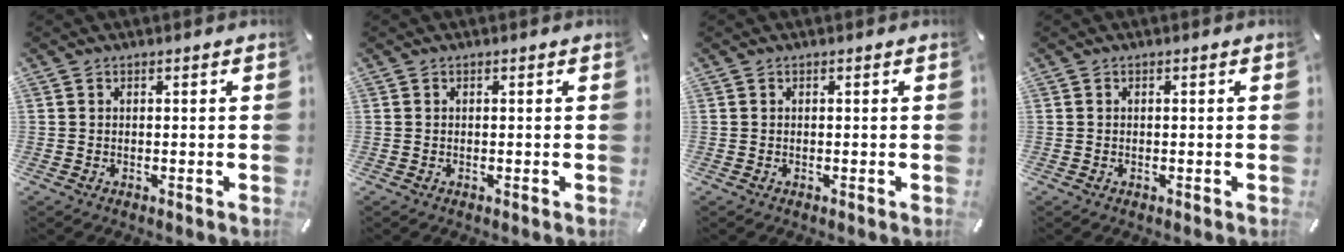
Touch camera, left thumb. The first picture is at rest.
{"total": 0.0}
{"total": 0.0}
{"total": 0.0}